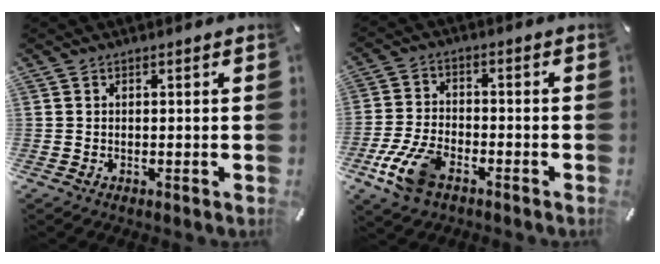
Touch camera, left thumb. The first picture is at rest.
{"total": 10.0, "force": [-5.3, 5.3, 6.5], "torque": [-0.147, 0.014, -0.100]}